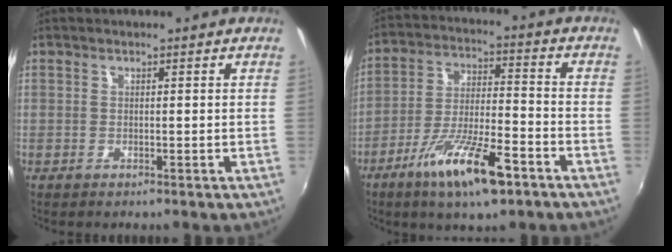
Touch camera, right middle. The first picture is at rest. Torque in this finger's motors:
{"motor_torque": [1.11, -1.02, 0.38, 0.13]}